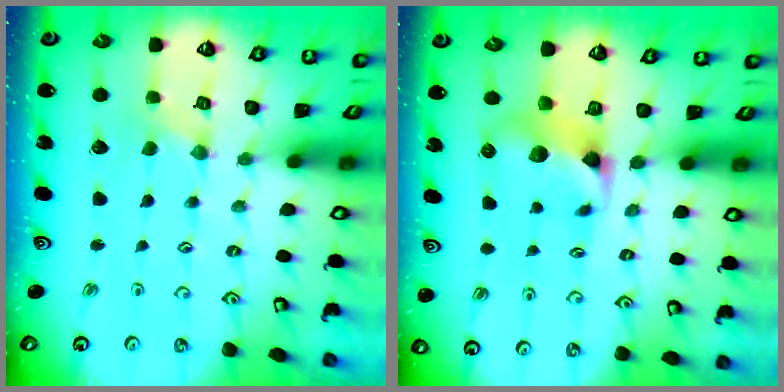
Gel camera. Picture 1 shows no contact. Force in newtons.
{"total": 6.9, "press": 6.8, "slide": 0.6}